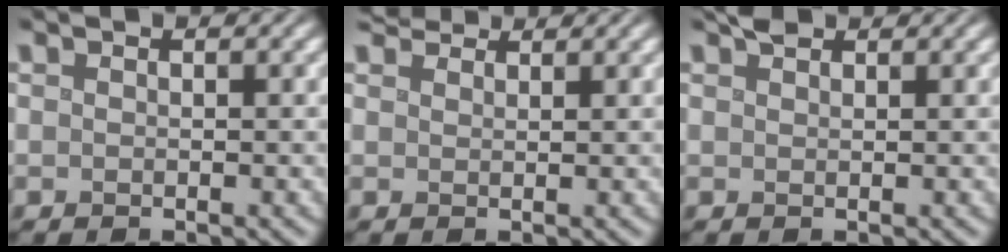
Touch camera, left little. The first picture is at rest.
{"total": 2.9, "force": [2.7, 0.6, 0.8], "torque": [-0.015, 0.008, 0.037]}
{"total": 1.3, "force": [1.1, 0.3, 0.5], "torque": [-0.009, 0.005, 0.021]}